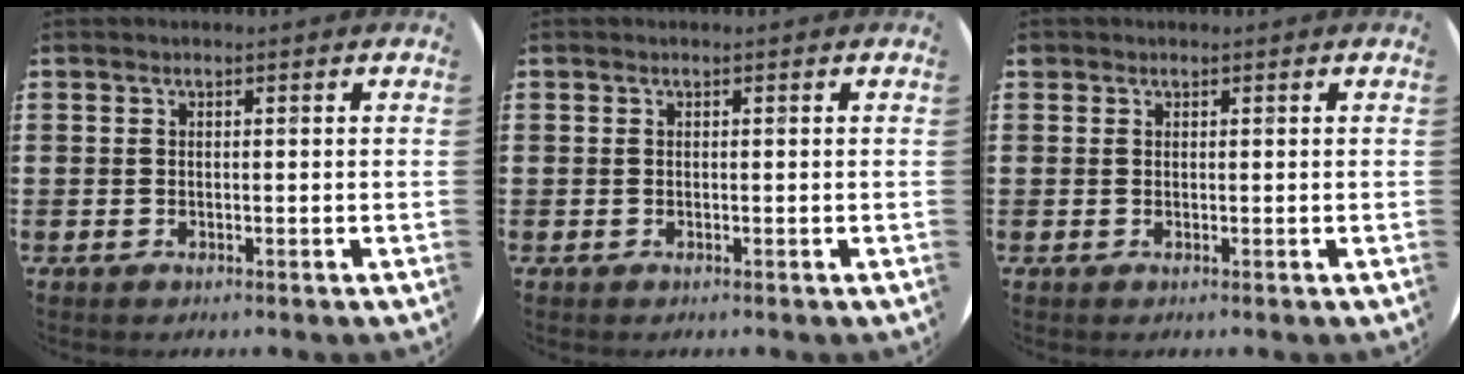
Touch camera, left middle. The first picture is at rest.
{"total": 0.0}
{"total": 0.0}